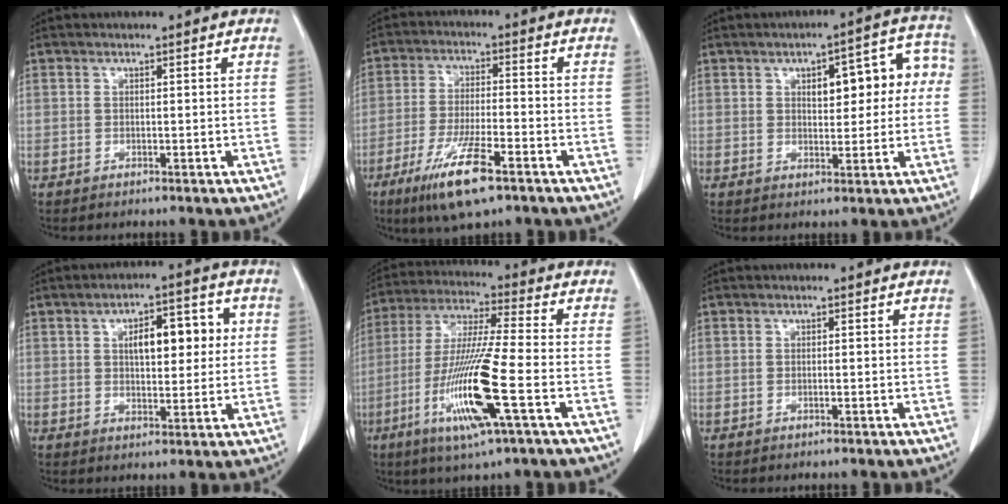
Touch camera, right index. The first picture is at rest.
{"total": 10.7, "force": [-6.3, 1.6, 8.5], "torque": [-0.166, -0.023, -0.108]}
{"total": 9.5, "force": [1.7, 4.1, 8.4], "torque": [-0.094, 0.039, 0.022]}
{"total": 8.5, "force": [1.9, 3.5, 7.5], "torque": [-0.106, 0.021, 0.031]}
{"total": 15.3, "force": [-5.2, 0.0, 14.4], "torque": [-0.297, -0.022, -0.101]}
{"total": 0.0}